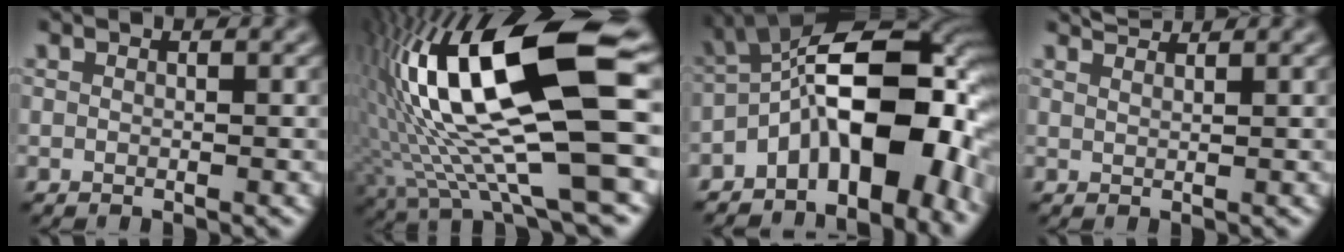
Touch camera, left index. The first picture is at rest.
{"total": 17.5, "force": [2.7, 4.8, 16.6], "torque": [-0.325, 0.015, 0.055]}
{"total": 13.5, "force": [-4.0, 7.1, 10.7], "torque": [-0.144, 0.015, -0.080]}
{"total": 2.0, "force": [1.9, 0.4, 0.6], "torque": [-0.007, 0.003, 0.026]}